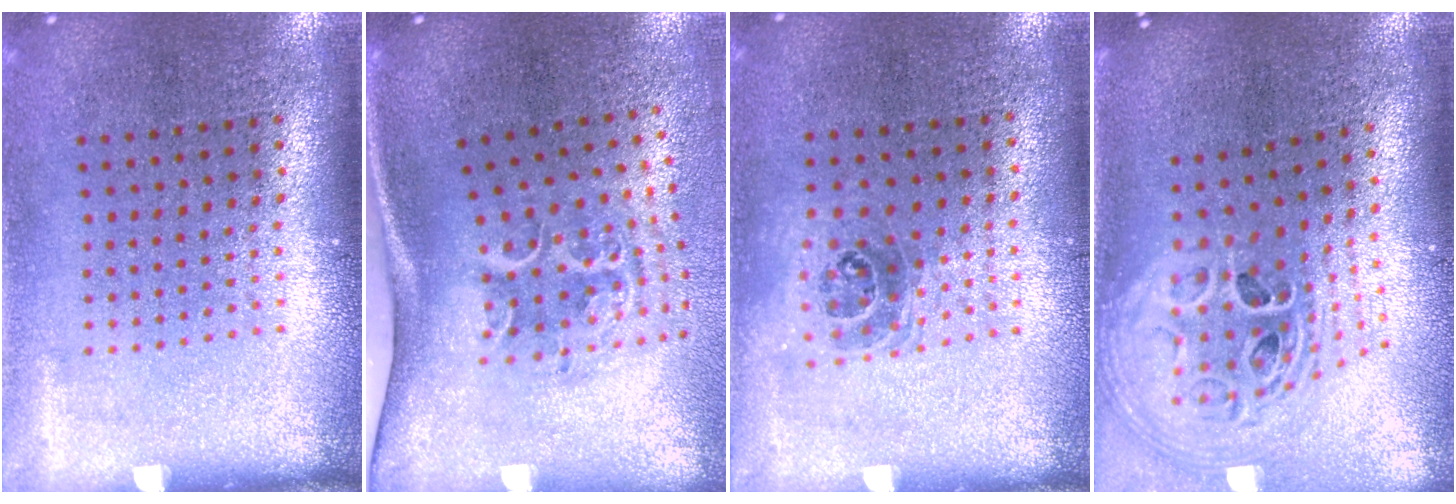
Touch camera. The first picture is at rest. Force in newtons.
{"total": 2.3, "press": 1.4, "slide": 1.9}
{"total": 1.0, "press": 0.9, "slide": 0.5}
{"total": 2.9, "press": 2.0, "slide": 2.1}